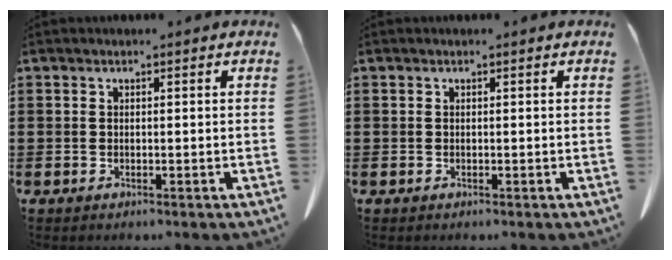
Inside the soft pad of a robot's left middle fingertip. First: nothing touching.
{"total": 0.0}